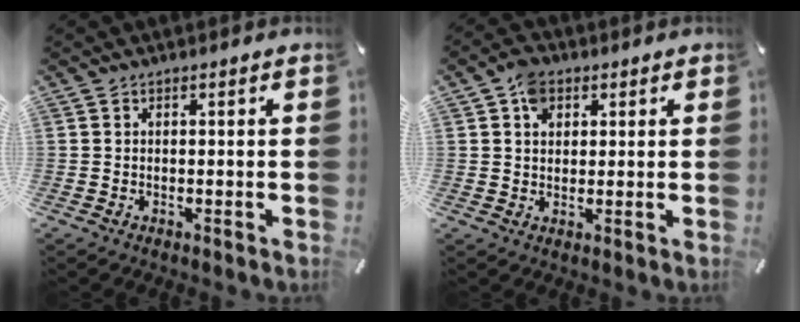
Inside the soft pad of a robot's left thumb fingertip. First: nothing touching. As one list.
[{"total": 5.6, "force": [2.2, 4.4, 2.6], "torque": [-0.034, 0.002, 0.037]}]